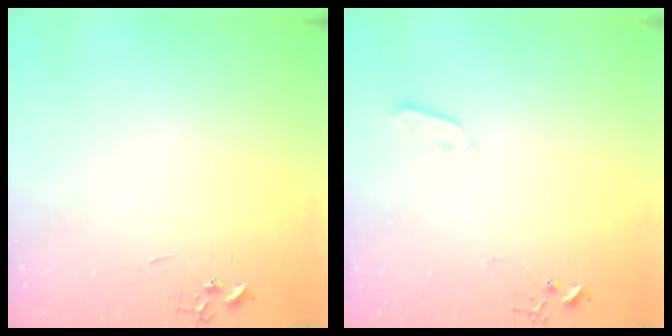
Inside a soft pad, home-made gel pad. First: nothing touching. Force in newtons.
{"total": 2.5, "press": 2.5, "slide": 0.4}